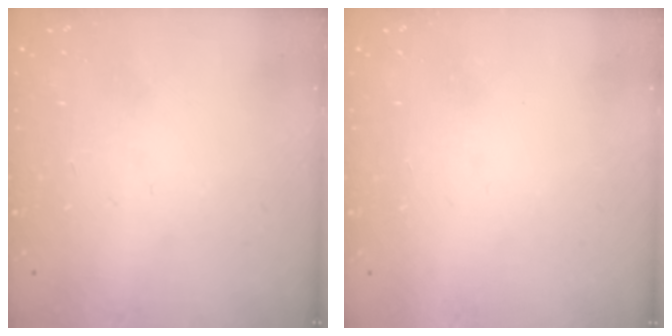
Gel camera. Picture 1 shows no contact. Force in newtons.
{"total": 1.5, "press": 1.5, "slide": 0.1}